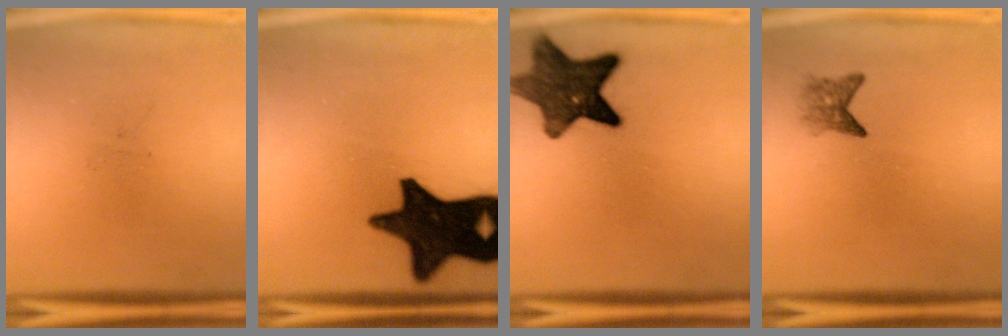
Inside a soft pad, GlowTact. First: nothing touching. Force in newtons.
{"total": 18.5}
{"total": 11.3}
{"total": 2.2}